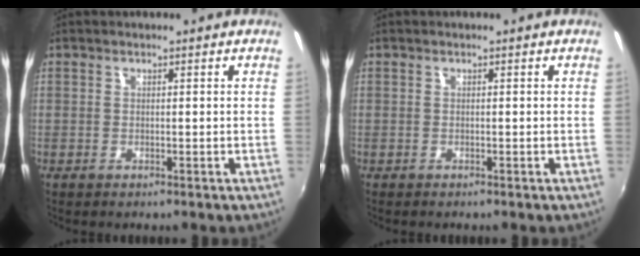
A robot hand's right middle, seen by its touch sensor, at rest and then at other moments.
{"total": 0.0}